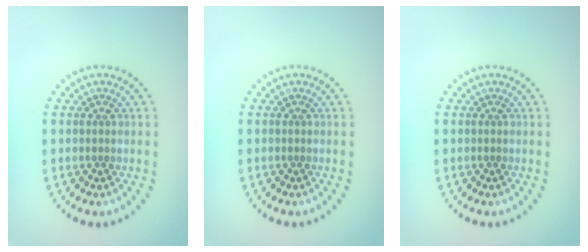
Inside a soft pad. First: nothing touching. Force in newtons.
{"total": 0.0}
{"total": 0.0}